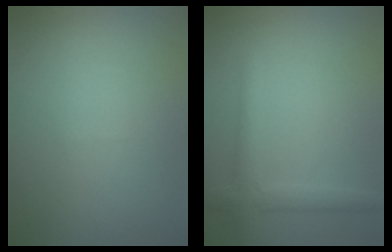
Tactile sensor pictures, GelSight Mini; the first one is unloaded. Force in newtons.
{"total": 2.7, "press": 2.7, "slide": 0.1}